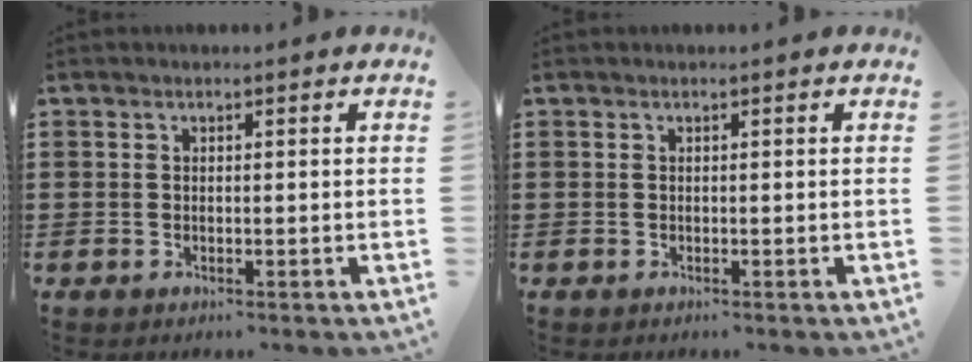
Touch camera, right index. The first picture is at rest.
{"total": 0.0}